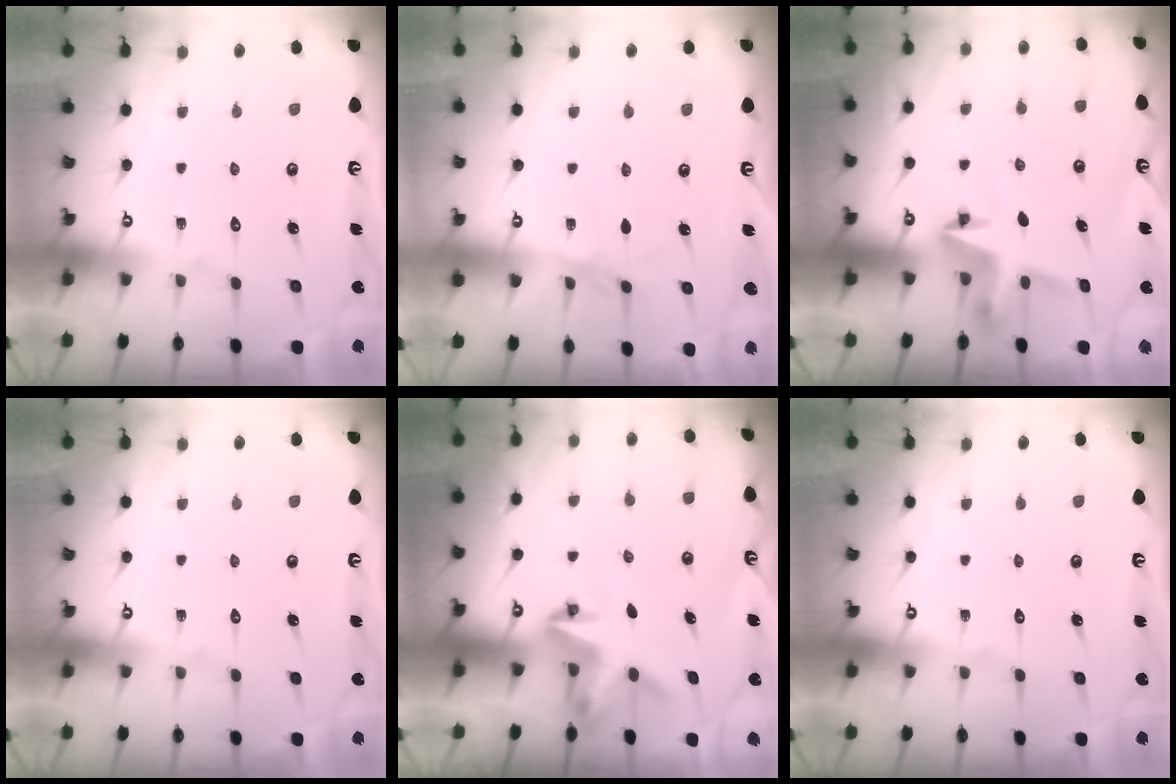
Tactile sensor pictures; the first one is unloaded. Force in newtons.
{"total": 2.4, "press": 2.4, "slide": 0.5}
{"total": 4.8, "press": 4.8, "slide": 0.2}
{"total": 0.0}
{"total": 3.9, "press": 3.8, "slide": 0.4}
{"total": 0.0}